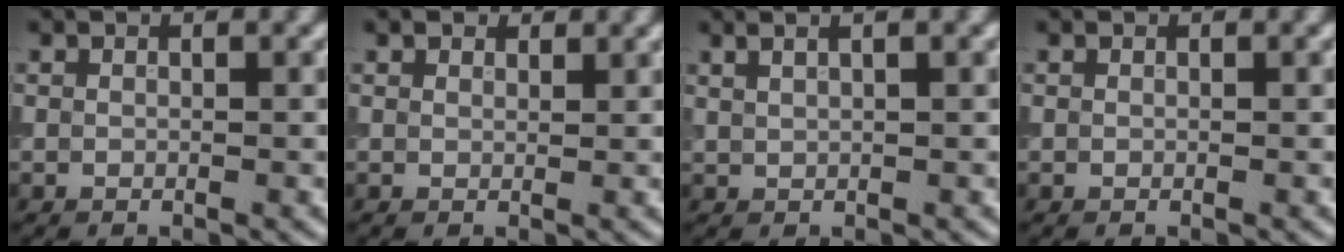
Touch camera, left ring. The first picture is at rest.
{"total": 1.4, "force": [1.2, 0.6, 0.3], "torque": [-0.009, 0.000, 0.013]}
{"total": 3.9, "force": [2.3, 1.7, 2.6], "torque": [-0.022, 0.026, 0.013]}
{"total": 0.0}